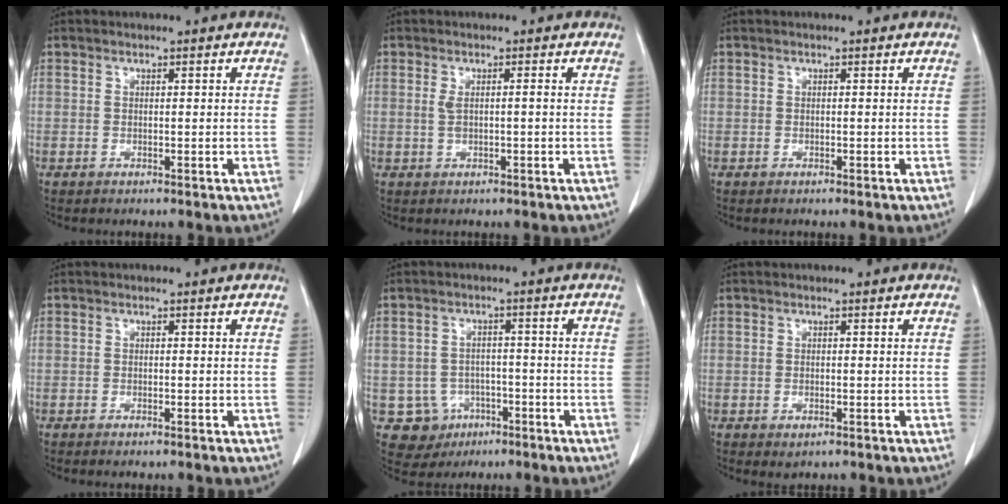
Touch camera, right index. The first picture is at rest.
{"total": 1.7, "force": [0.1, 0.4, 1.7], "torque": [-0.039, 0.007, 0.005]}
{"total": 0.0}
{"total": 0.7, "force": [-0.6, 0.1, 0.5], "torque": [-0.015, -0.003, -0.005]}
{"total": 6.3, "force": [-2.4, 5.8, 0.7], "torque": [-0.016, 0.010, -0.027]}
{"total": 1.2, "force": [-0.6, 0.7, 0.8], "torque": [-0.016, -0.002, -0.002]}